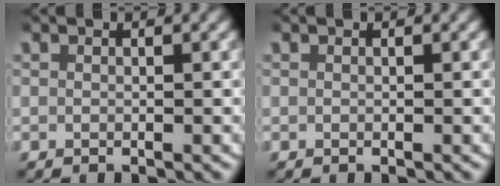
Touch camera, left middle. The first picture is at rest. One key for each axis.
{"total": 0.0}